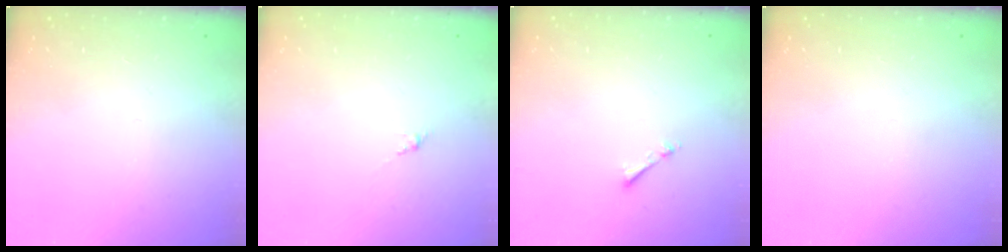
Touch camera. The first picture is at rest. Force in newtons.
{"total": 0.0}
{"total": 0.6, "press": 0.6, "slide": 0.2}
{"total": 0.0}